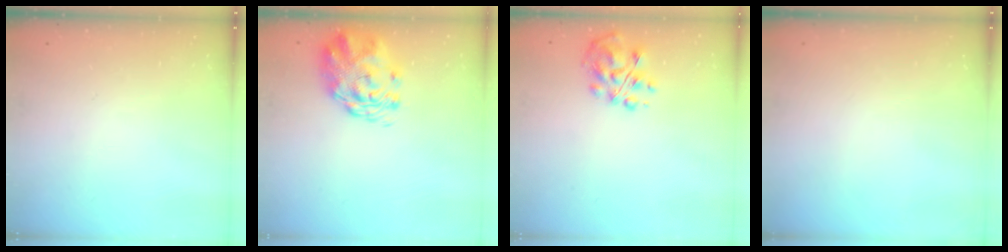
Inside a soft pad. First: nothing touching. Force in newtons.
{"total": 2.7, "press": 2.5, "slide": 1.0}
{"total": 8.3, "press": 8.1, "slide": 1.9}
{"total": 0.0}